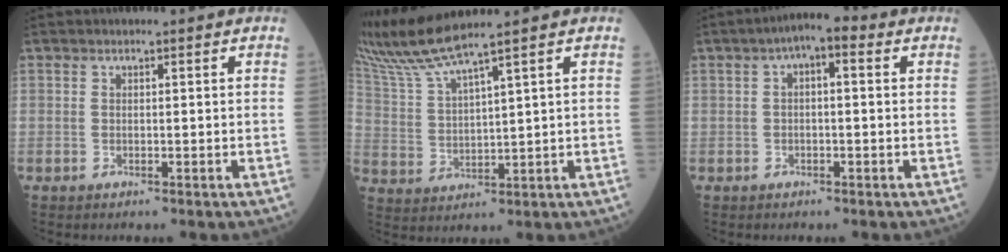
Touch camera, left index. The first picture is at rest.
{"total": 6.8, "force": [6.0, -2.0, 2.5], "torque": [-0.072, -0.007, 0.132]}
{"total": 4.7, "force": [1.1, 1.6, 4.3], "torque": [-0.071, 0.023, 0.008]}